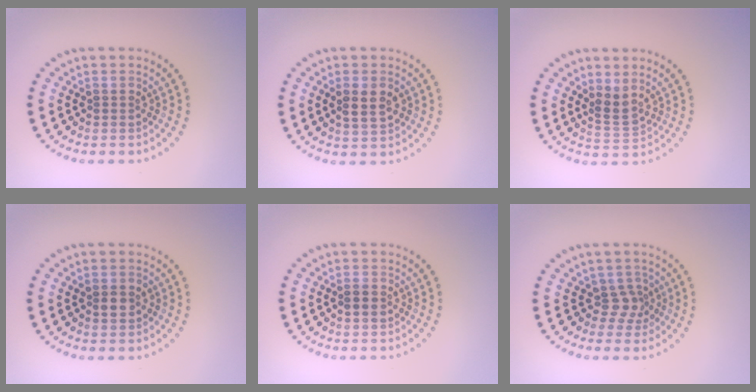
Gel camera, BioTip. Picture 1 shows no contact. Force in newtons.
{"total": 2.6, "press": 2.5, "slide": 0.6}
{"total": 2.2, "press": 1.6, "slide": 1.5}
{"total": 1.8, "press": 1.8, "slide": 0.1}
{"total": 1.3, "press": 1.3, "slide": 0.3}
{"total": 1.9, "press": 1.4, "slide": 1.4}